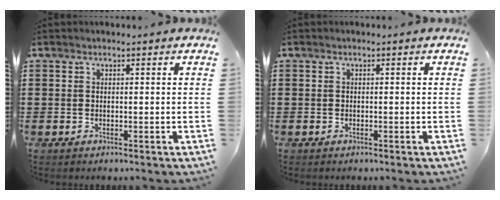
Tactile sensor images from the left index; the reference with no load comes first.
{"total": 0.0}